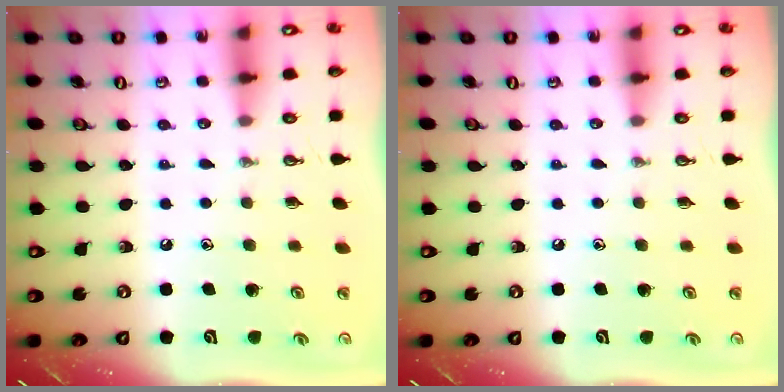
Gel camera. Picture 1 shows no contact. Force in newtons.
{"total": 0.0}